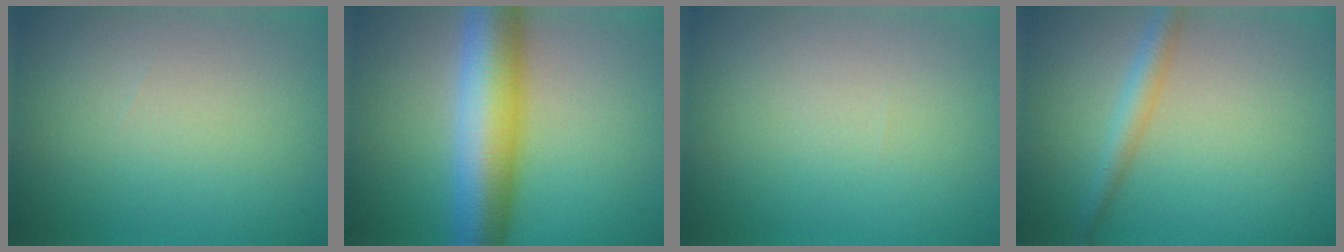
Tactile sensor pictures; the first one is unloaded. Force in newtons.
{"total": 9.3, "press": 9.3, "slide": 0.1}
{"total": 0.0}
{"total": 2.3, "press": 2.3, "slide": 0.1}